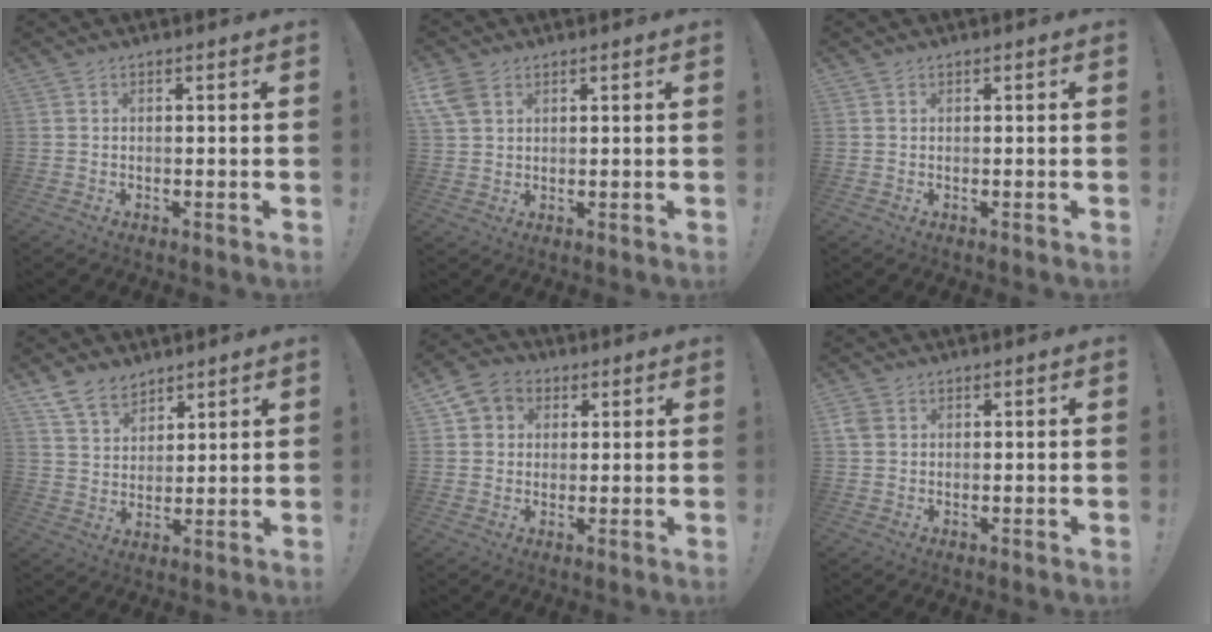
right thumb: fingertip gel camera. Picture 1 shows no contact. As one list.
[{"total": 5.8, "force": [3.0, 3.8, 3.2], "torque": [-0.067, -0.009, 0.061]}, {"total": 0.0}, {"total": 8.6, "force": [6.8, 4.7, 2.2], "torque": [-0.044, -0.040, 0.134]}, {"total": 5.9, "force": [1.5, 5.5, 1.3], "torque": [-0.019, -0.003, 0.031]}, {"total": 3.4, "force": [1.3, 2.7, 1.5], "torque": [-0.029, 0.005, 0.028]}]